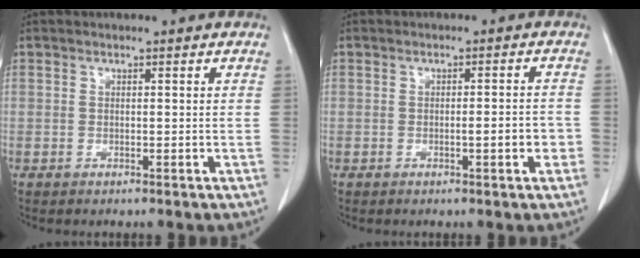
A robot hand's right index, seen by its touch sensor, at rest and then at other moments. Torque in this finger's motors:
{"motor_torque": [0.76, -0.32, 0.34, 0.07]}